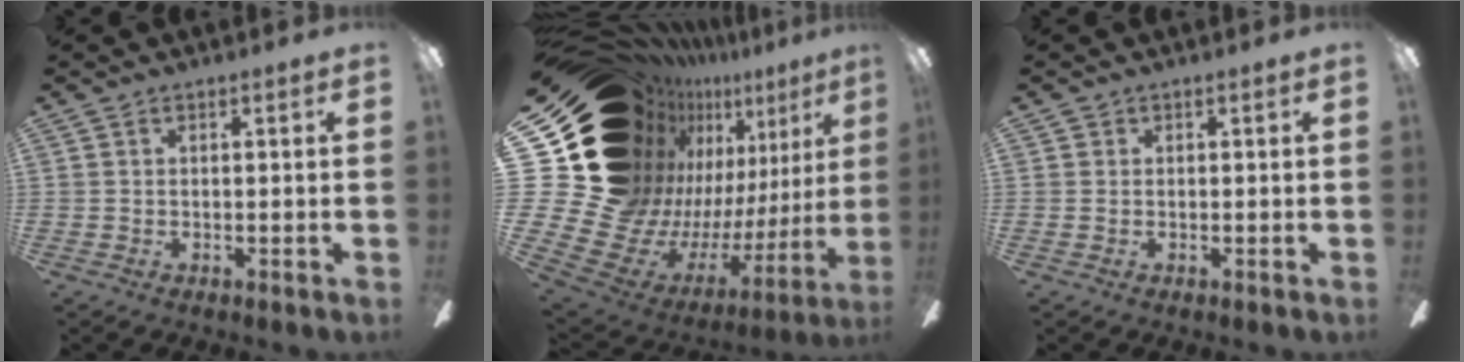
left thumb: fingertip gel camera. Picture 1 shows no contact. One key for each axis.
{"total": 22.9, "fx": 10.6, "fy": 15.5, "fz": 13.2, "tx": -0.225, "ty": -0.146, "tz": 0.262}
{"total": 0.0}